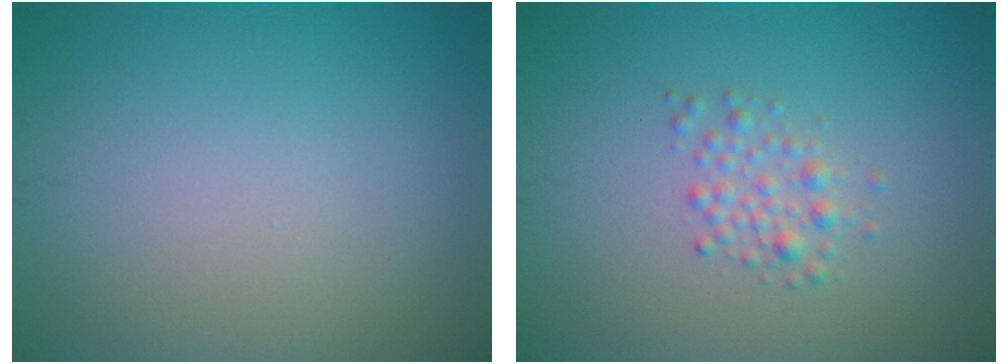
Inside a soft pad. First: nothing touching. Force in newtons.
{"total": 1.8, "press": 1.8, "slide": 0.0}